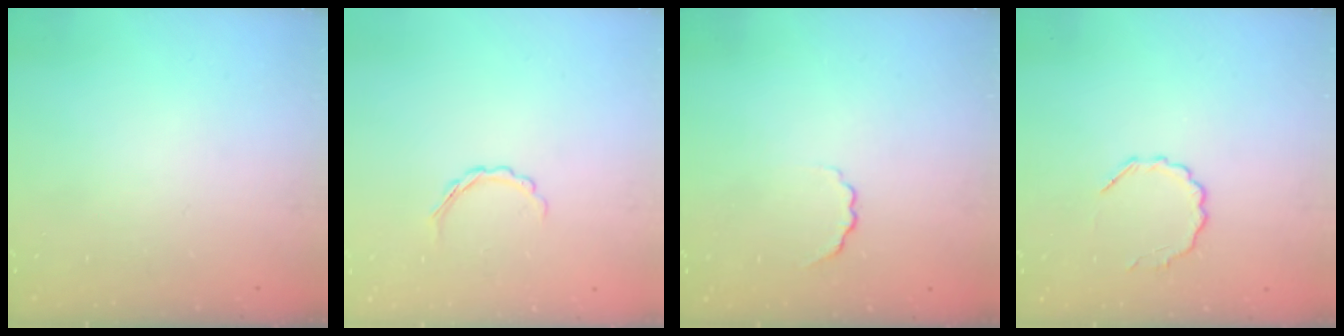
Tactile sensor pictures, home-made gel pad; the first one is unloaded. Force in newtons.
{"total": 3.1, "press": 3.0, "slide": 0.8}
{"total": 2.5, "press": 2.4, "slide": 0.6}
{"total": 5.7, "press": 5.5, "slide": 1.3}